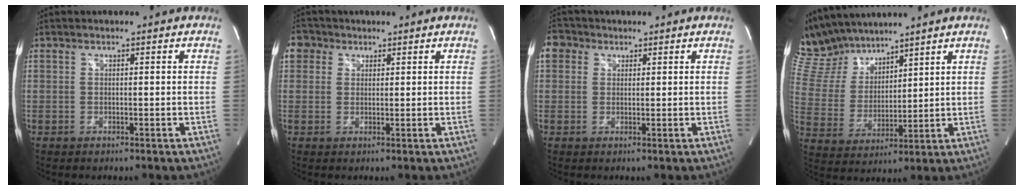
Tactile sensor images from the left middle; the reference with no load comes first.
{"total": 3.5, "force": [1.6, 3.0, 0.6], "torque": [-0.012, 0.014, 0.029]}
{"total": 3.5, "force": [1.5, 3.0, 0.9], "torque": [-0.021, 0.015, 0.028]}
{"total": 11.4, "force": [10.4, 3.6, 2.8], "torque": [-0.076, 0.020, 0.217]}